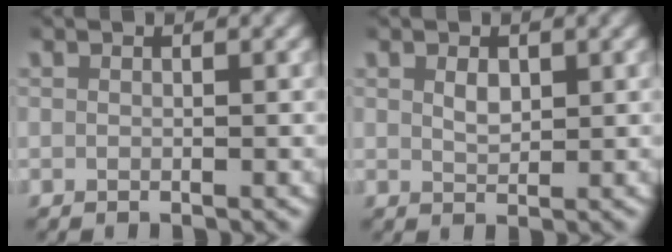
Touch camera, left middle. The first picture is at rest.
{"total": 1.5, "force": [0.7, 0.8, 1.0], "torque": [-0.021, -0.007, 0.019]}